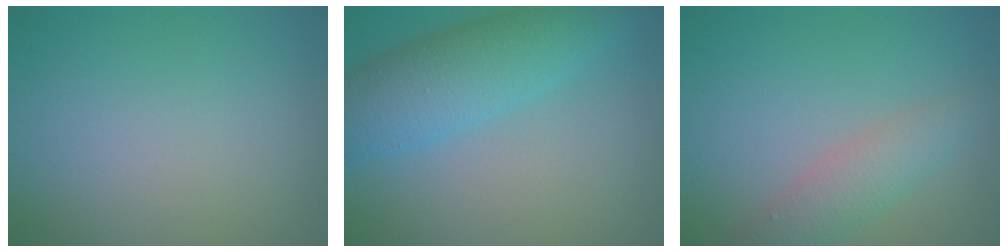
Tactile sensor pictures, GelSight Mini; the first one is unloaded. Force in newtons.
{"total": 6.0, "press": 6.0, "slide": 0.1}
{"total": 3.0, "press": 3.0, "slide": 0.1}